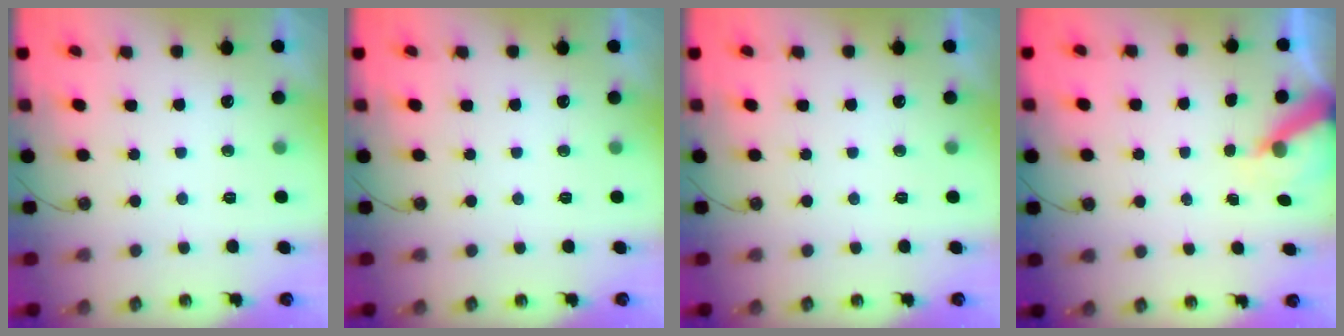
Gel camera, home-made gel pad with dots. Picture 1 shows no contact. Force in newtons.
{"total": 0.0}
{"total": 0.0}
{"total": 6.3, "press": 6.2, "slide": 0.7}